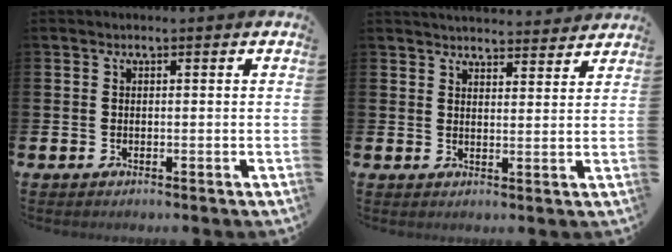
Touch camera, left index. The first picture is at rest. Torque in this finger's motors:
{"motor_torque": [1.09, -1.05, 0.41, 0.08]}